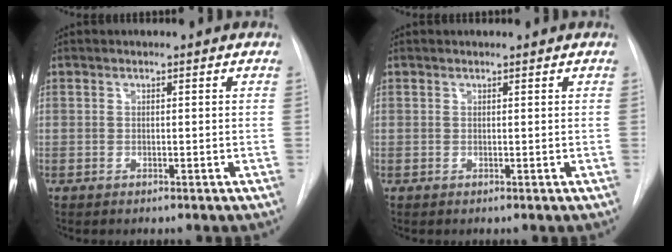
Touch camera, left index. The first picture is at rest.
{"total": 1.0, "force": [0.9, 0.0, 0.1], "torque": [-0.007, 0.006, 0.014]}